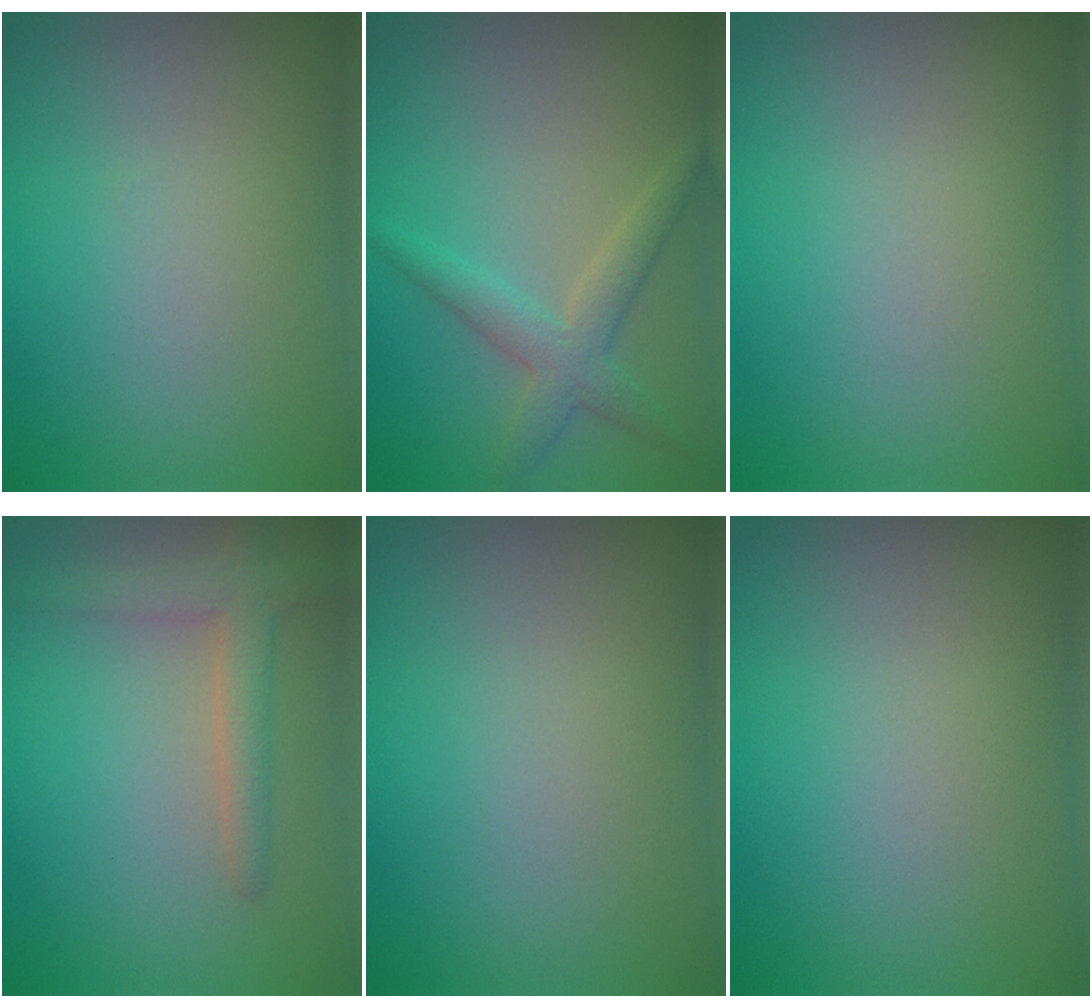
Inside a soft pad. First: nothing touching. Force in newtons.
{"total": 3.1, "press": 3.0, "slide": 0.2}
{"total": 0.0}
{"total": 2.9, "press": 2.9, "slide": 0.2}
{"total": 0.0}
{"total": 0.0}